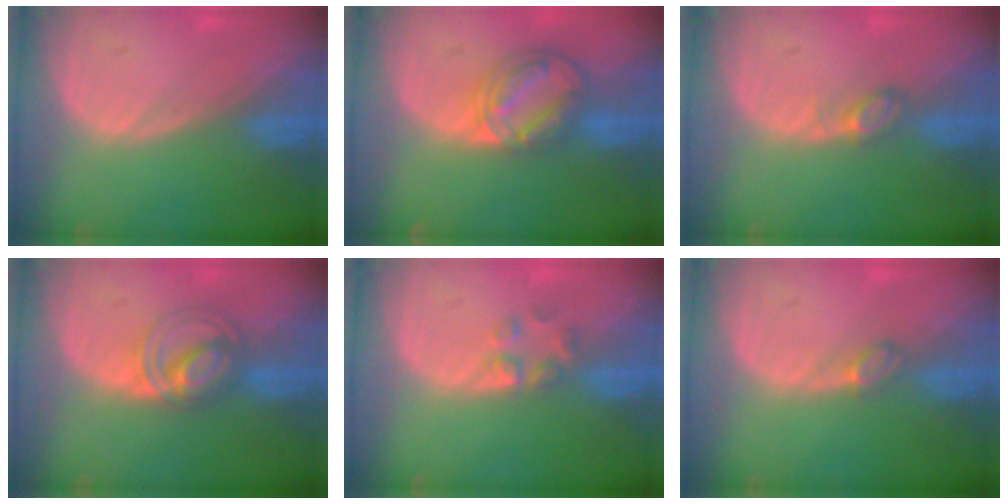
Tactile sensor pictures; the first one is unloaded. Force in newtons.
{"total": 8.3, "press": 7.0, "slide": 4.4}
{"total": 2.2, "press": 2.2, "slide": 0.3}
{"total": 5.8, "press": 5.7, "slide": 0.7}
{"total": 2.6, "press": 2.6, "slide": 0.2}
{"total": 1.6, "press": 1.6, "slide": 0.2}